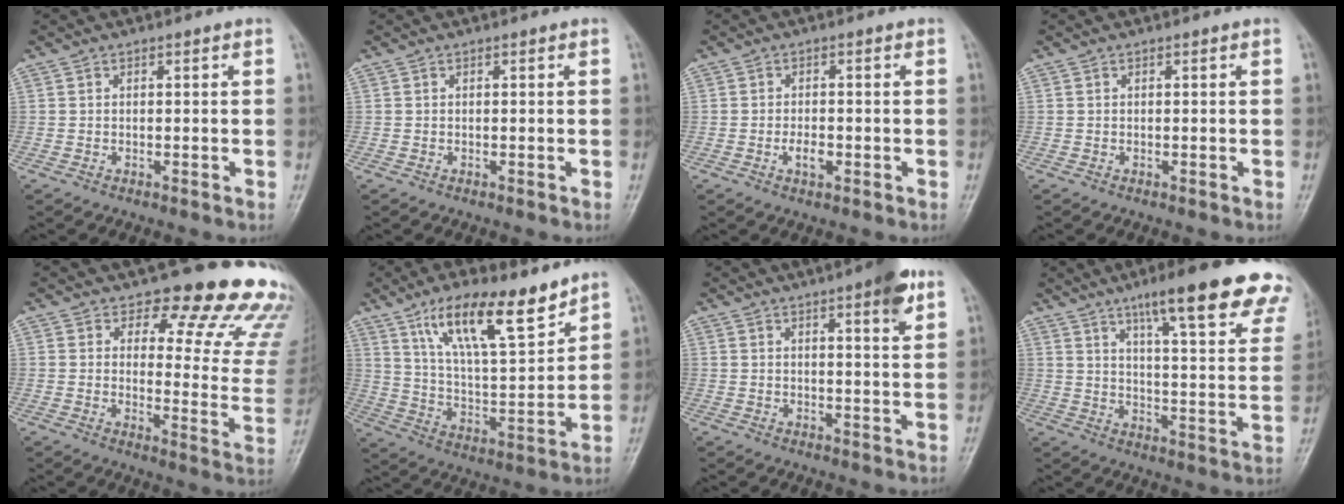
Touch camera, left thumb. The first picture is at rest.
{"total": 0.0}
{"total": 2.7, "force": [-0.9, 1.4, 2.1], "torque": [-0.034, 0.002, -0.015]}
{"total": 0.0}
{"total": 18.8, "force": [14.8, 7.3, 9.0], "torque": [-0.048, -0.109, 0.158]}
{"total": 16.4, "force": [10.9, 4.6, 11.3], "torque": [-0.169, -0.059, 0.201]}
{"total": 7.0, "force": [3.9, 1.3, 5.6], "torque": [-0.070, -0.016, 0.049]}
{"total": 22.4, "force": [15.5, 4.4, 15.5], "torque": [-0.181, -0.049, 0.205]}